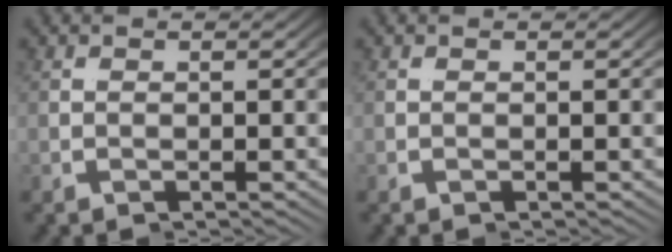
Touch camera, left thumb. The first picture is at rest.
{"total": 0.0}